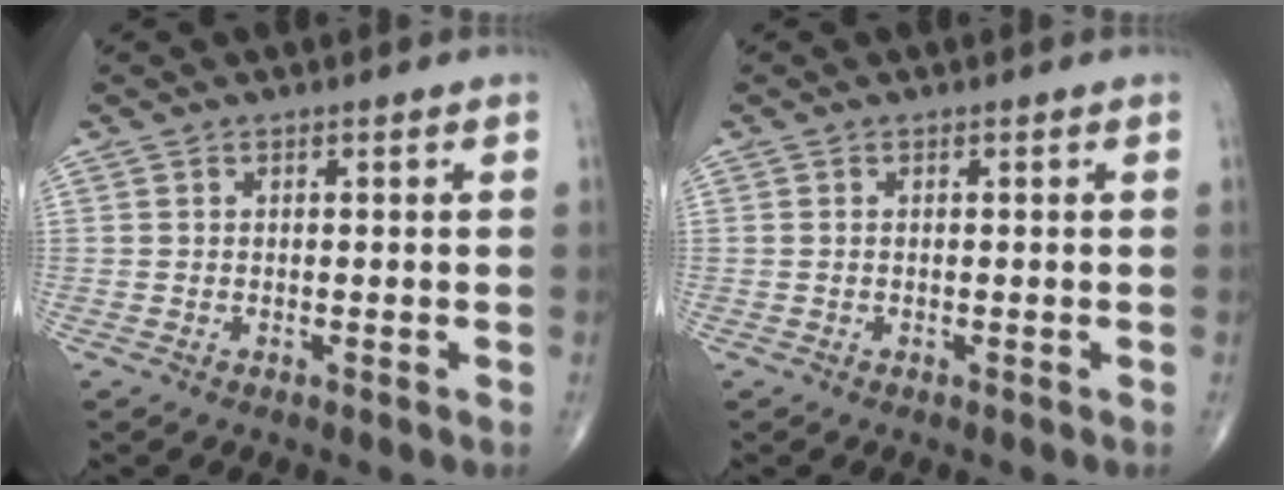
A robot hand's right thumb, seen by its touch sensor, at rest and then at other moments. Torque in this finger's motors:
{"motor_torque": [0.11, -0.04, -0.06, 0.06, 0.02]}